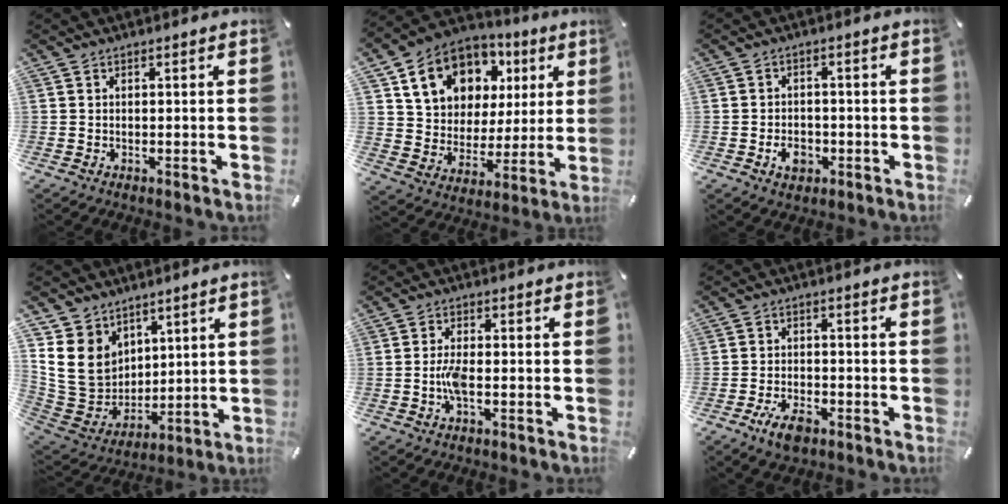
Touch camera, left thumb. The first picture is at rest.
{"total": 15.0, "force": [7.0, 12.1, 5.5], "torque": [-0.107, -0.023, 0.136]}
{"total": 5.2, "force": [-2.0, 3.8, 2.8], "torque": [-0.059, 0.006, -0.036]}
{"total": 13.7, "force": [4.4, 11.7, 5.5], "torque": [-0.133, -0.029, 0.092]}
{"total": 4.3, "force": [-1.1, 1.2, 4.0], "torque": [-0.090, -0.003, -0.025]}
{"total": 5.8, "force": [-3.4, 2.9, 3.6], "torque": [-0.072, 0.015, -0.062]}